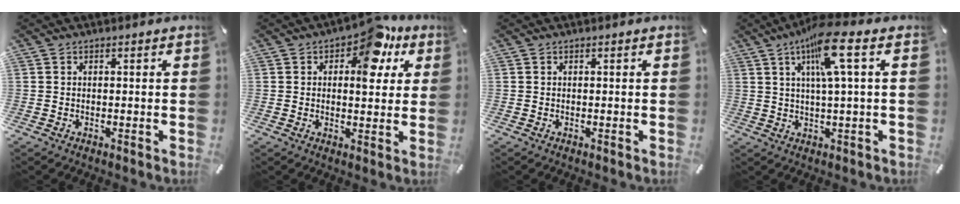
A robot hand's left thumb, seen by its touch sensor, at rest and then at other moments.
{"total": 12.3, "force": [5.4, 7.0, 8.6], "torque": [-0.096, -0.028, 0.087]}
{"total": 0.0}
{"total": 11.3, "force": [4.2, 1.1, 10.5], "torque": [-0.184, -0.008, 0.070]}